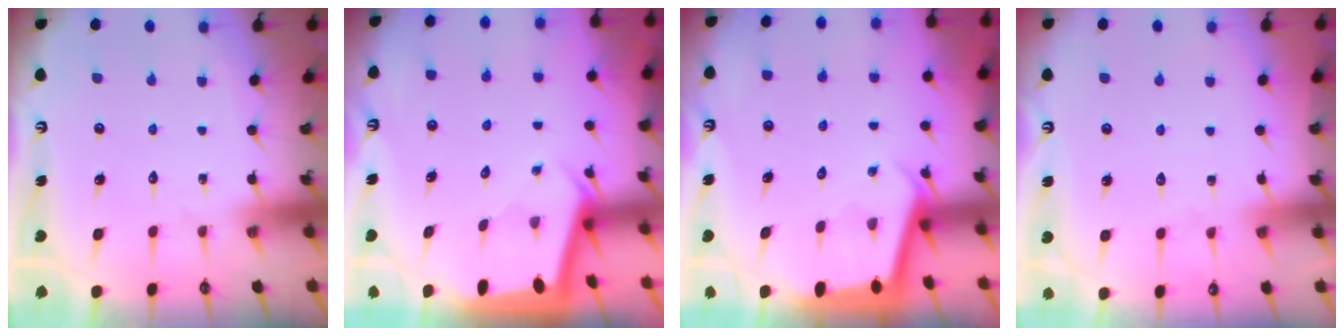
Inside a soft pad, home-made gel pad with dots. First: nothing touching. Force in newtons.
{"total": 1.9, "press": 1.9, "slide": 0.1}
{"total": 2.5, "press": 2.5, "slide": 0.1}
{"total": 2.3, "press": 2.3, "slide": 0.2}